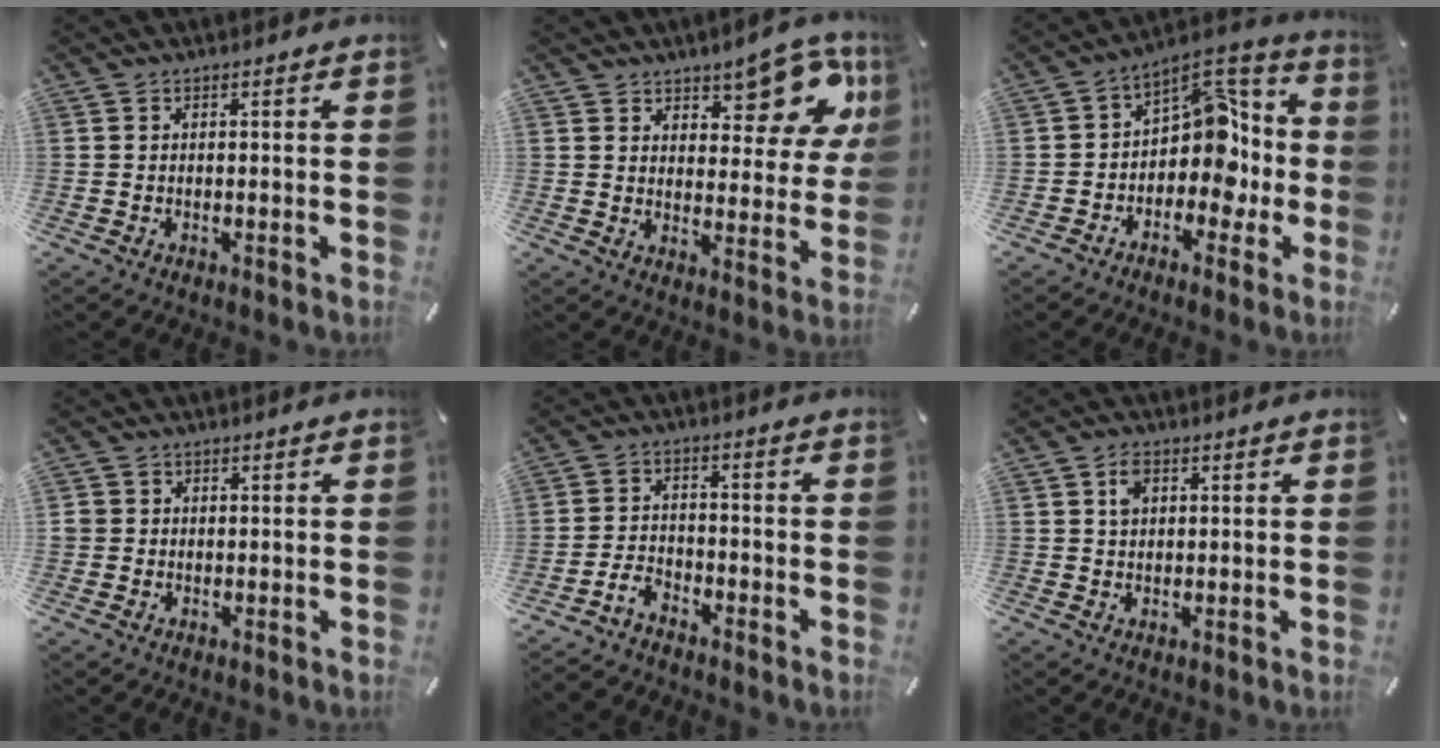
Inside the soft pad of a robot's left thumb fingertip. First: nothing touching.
{"total": 11.4, "force": [8.4, 5.4, 5.4], "torque": [-0.050, -0.069, 0.145]}
{"total": 12.9, "force": [-0.4, 10.2, 7.8], "torque": [-0.083, -0.006, 0.000]}
{"total": 2.0, "force": [0.2, 2.0, 0.3], "torque": [-0.004, 0.005, 0.002]}
{"total": 4.5, "force": [-3.7, 2.1, 1.5], "torque": [-0.038, 0.018, -0.073]}
{"total": 3.1, "force": [1.2, 2.1, 1.9], "torque": [-0.029, 0.000, 0.017]}